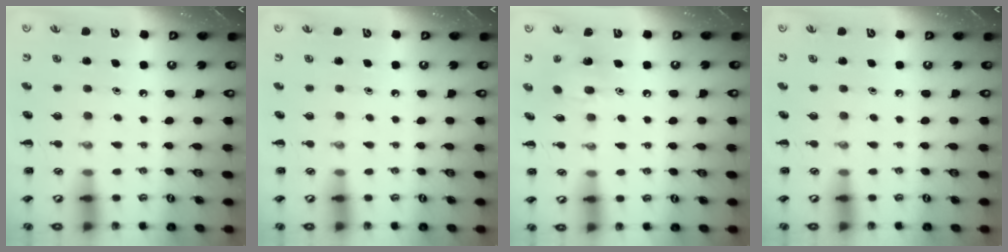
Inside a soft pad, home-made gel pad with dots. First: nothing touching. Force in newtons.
{"total": 0.0}
{"total": 6.9, "press": 6.9, "slide": 0.6}
{"total": 0.0}